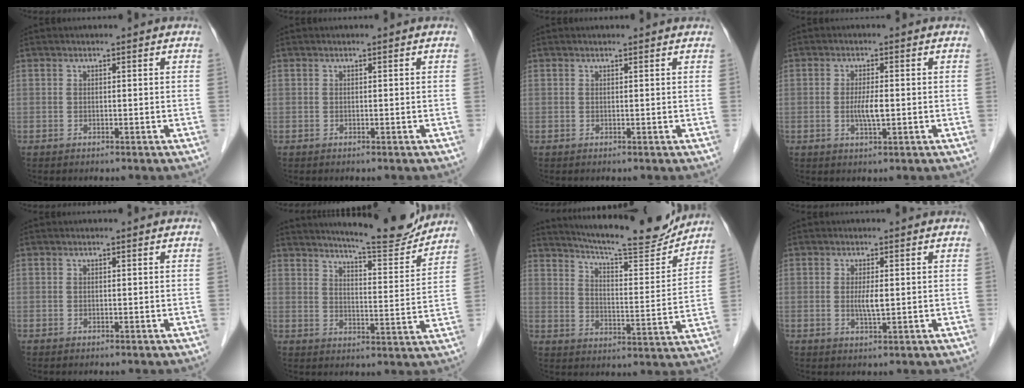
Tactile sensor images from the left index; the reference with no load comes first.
{"total": 0.0}
{"total": 1.9, "force": [1.8, 0.3, 0.4], "torque": [-0.014, 0.010, 0.017]}
{"total": 3.5, "force": [-0.5, 0.6, 3.3], "torque": [-0.070, -0.003, -0.009]}
{"total": 0.0}
{"total": 13.8, "force": [13.0, 0.8, 4.5], "torque": [-0.067, -0.025, 0.172]}
{"total": 17.9, "force": [16.7, 1.3, 6.3], "torque": [-0.105, -0.036, 0.230]}
{"total": 2.4, "force": [0.1, 0.3, 2.4], "torque": [-0.051, -0.005, 0.003]}